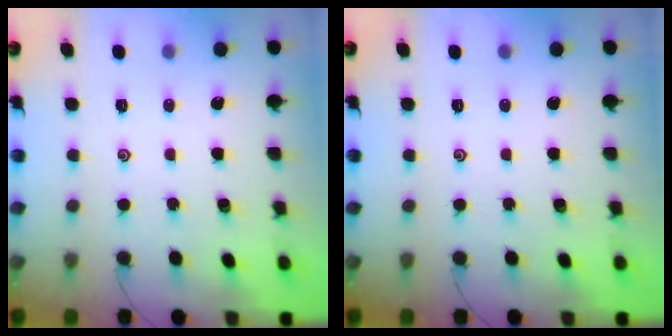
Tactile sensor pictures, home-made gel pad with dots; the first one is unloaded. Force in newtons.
{"total": 0.0}